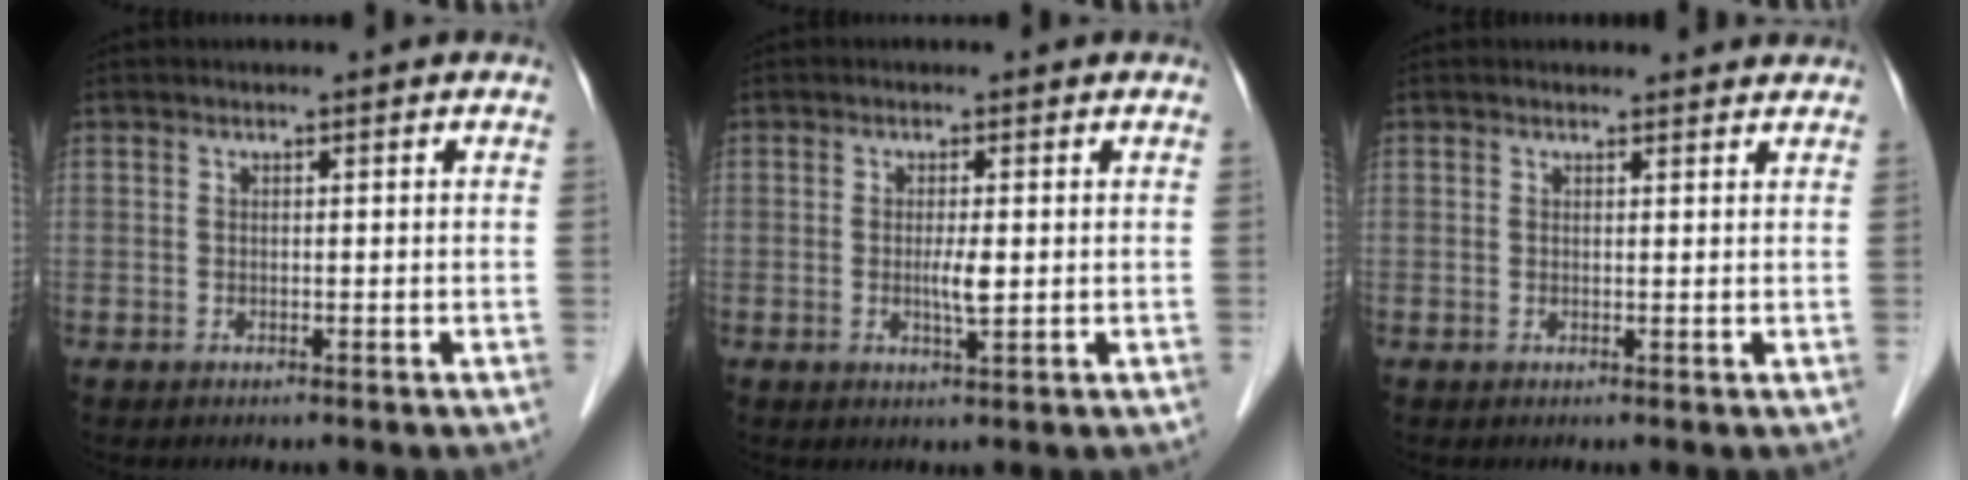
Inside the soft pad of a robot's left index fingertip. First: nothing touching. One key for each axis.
{"total": 2.4, "fx": 0.1, "fy": 0.2, "fz": 2.3, "tx": -0.046, "ty": -0.003, "tz": 0.003}
{"total": 3.4, "fx": 3.3, "fy": 0.7, "fz": 0.3, "tx": -0.008, "ty": 0.007, "tz": 0.032}